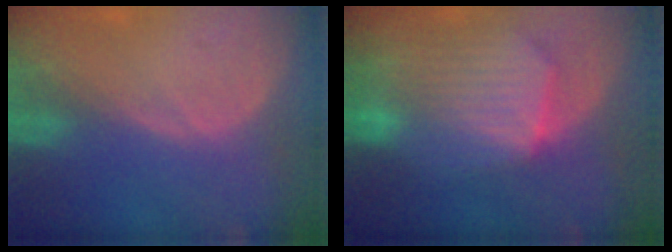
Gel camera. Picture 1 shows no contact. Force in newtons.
{"total": 10.6, "press": 9.3, "slide": 5.2}